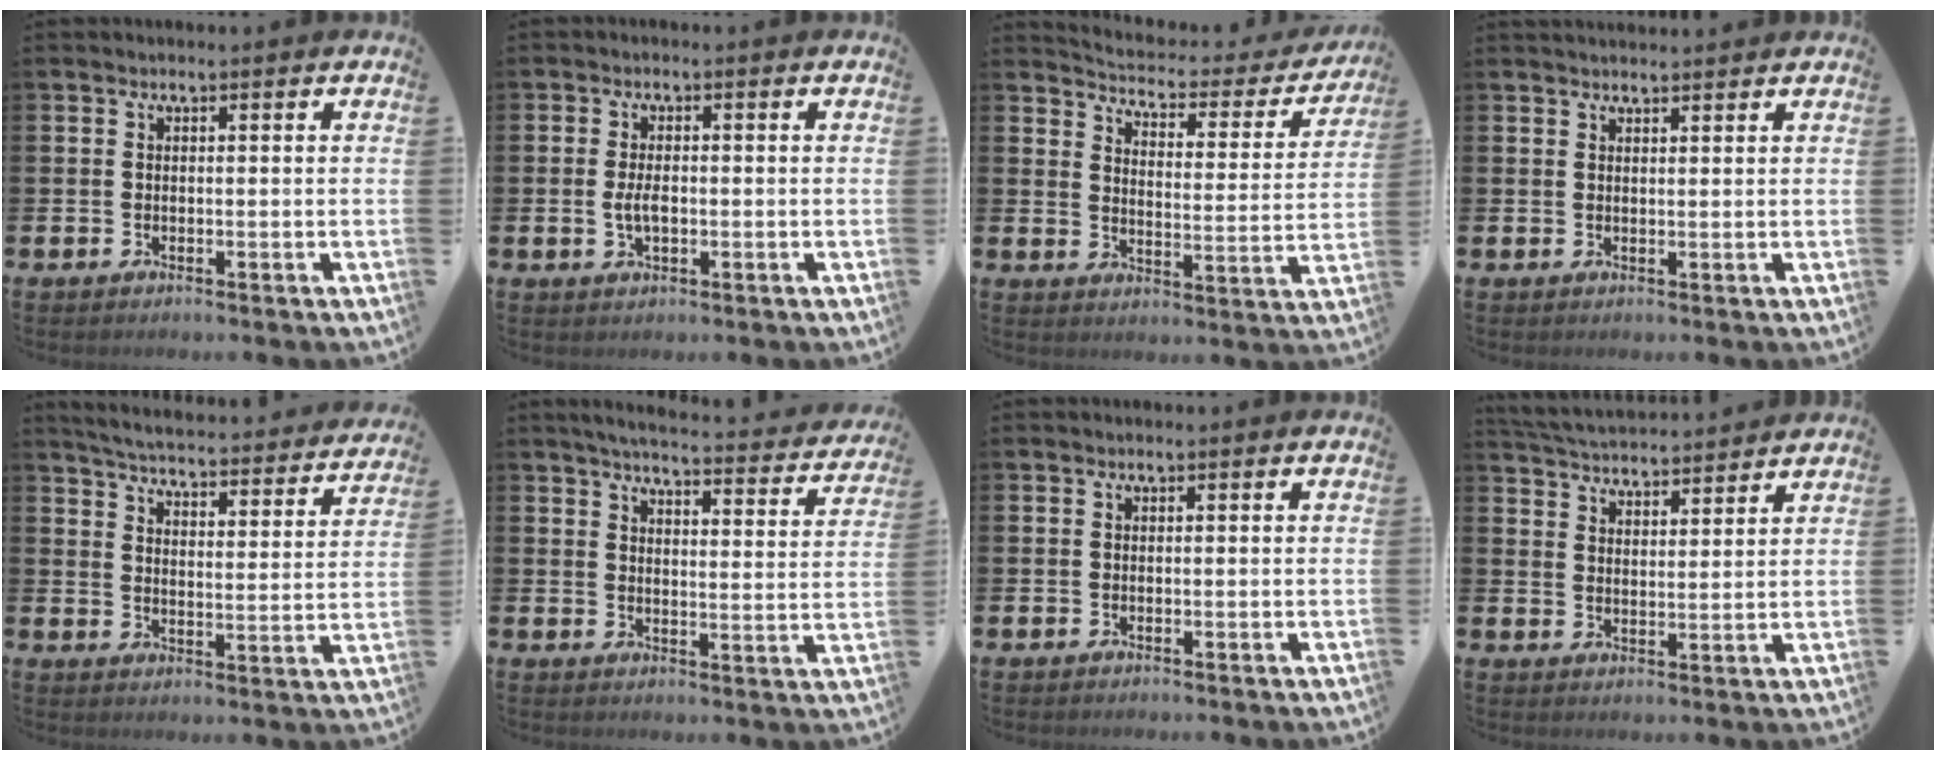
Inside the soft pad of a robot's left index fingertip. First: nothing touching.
{"total": 2.7, "force": [-0.2, 1.3, 2.4], "torque": [-0.043, 0.003, -0.006]}
{"total": 4.6, "force": [4.4, 1.2, 0.8], "torque": [-0.036, -0.041, 0.068]}
{"total": 1.7, "force": [1.7, 0.2, 0.1], "torque": [0.006, -0.008, 0.029]}
{"total": 4.6, "force": [4.5, 0.2, 0.9], "torque": [-0.042, -0.042, 0.073]}
{"total": 4.7, "force": [4.5, 0.3, 1.5], "torque": [-0.040, -0.035, 0.072]}
{"total": 0.0}
{"total": 4.6, "force": [4.6, 0.3, 0.0], "torque": [-0.021, -0.032, 0.082]}